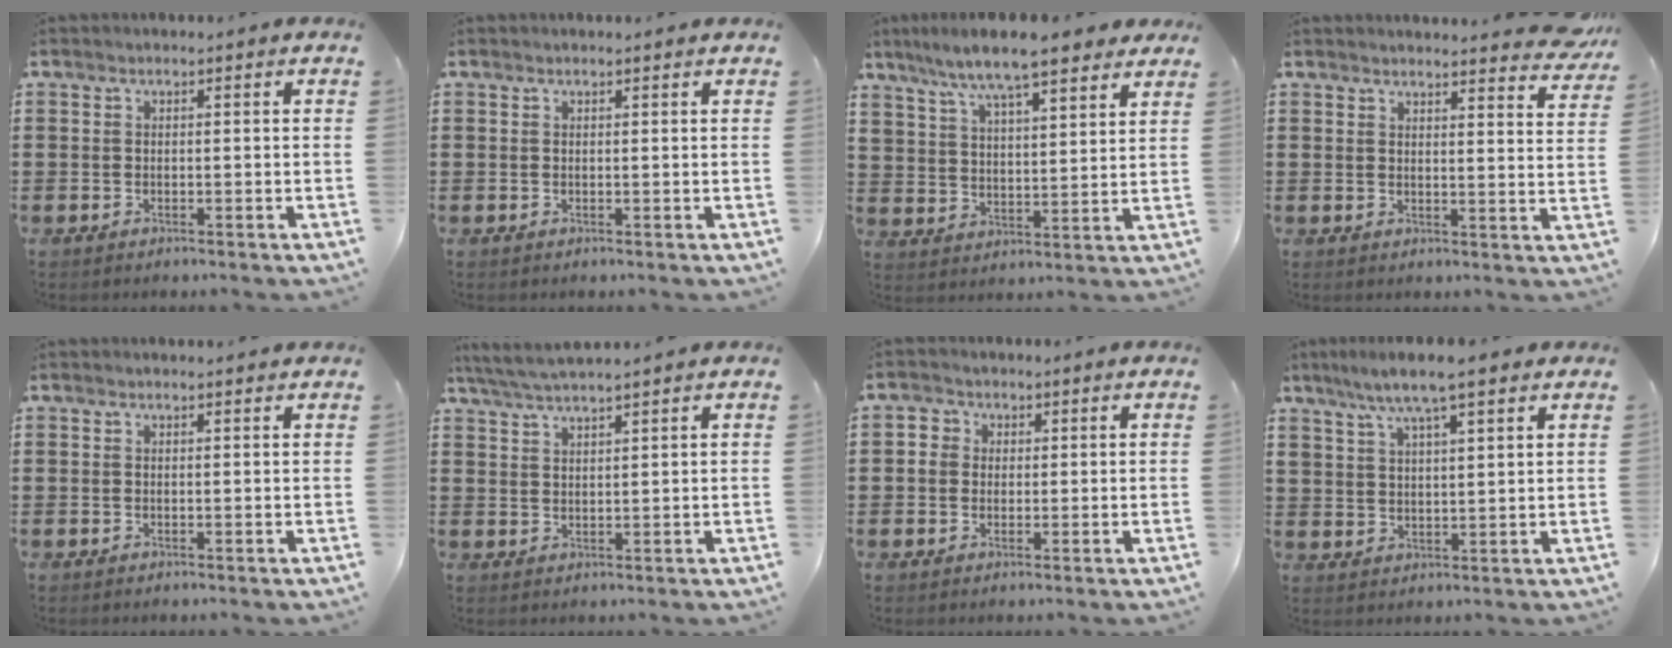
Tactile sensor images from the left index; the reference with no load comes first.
{"total": 0.5, "force": [0.4, -0.1, 0.3], "torque": [-0.007, -0.002, 0.009]}
{"total": 8.6, "force": [7.4, 1.2, 4.2], "torque": [-0.108, -0.023, 0.129]}
{"total": 3.9, "force": [3.7, -0.2, 1.1], "torque": [-0.020, -0.019, 0.065]}
{"total": 0.7, "force": [0.6, -0.1, 0.4], "torque": [-0.008, -0.003, 0.012]}
{"total": 3.8, "force": [3.5, -0.4, 1.5], "torque": [-0.038, -0.009, 0.064]}
{"total": 2.7, "force": [0.6, 2.6, 0.3], "torque": [-0.011, 0.008, 0.006]}
{"total": 7.0, "force": [5.3, 1.0, 4.4], "torque": [-0.097, -0.007, 0.094]}